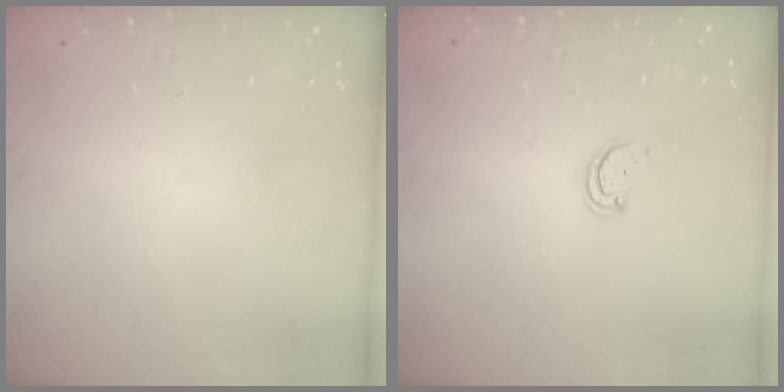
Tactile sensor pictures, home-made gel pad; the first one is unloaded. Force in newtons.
{"total": 2.2, "press": 2.1, "slide": 0.4}